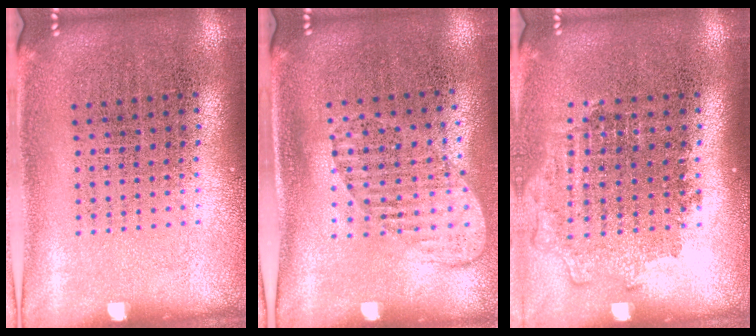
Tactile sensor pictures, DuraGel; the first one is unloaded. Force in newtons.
{"total": 1.5, "press": 1.2, "slide": 0.8}
{"total": 1.2, "press": 1.1, "slide": 0.5}